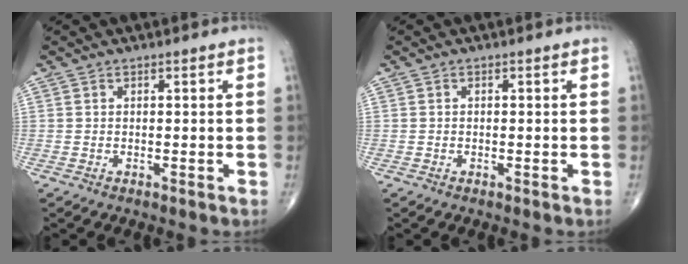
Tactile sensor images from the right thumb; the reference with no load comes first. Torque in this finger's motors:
{"motor_torque": [-0.14, 0.29, -0.15, -0.12, 0.05]}